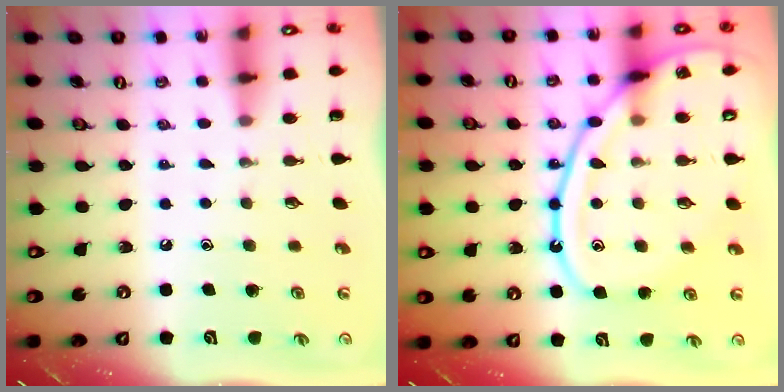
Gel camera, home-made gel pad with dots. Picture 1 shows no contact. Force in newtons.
{"total": 18.2, "press": 18.2, "slide": 1.3}